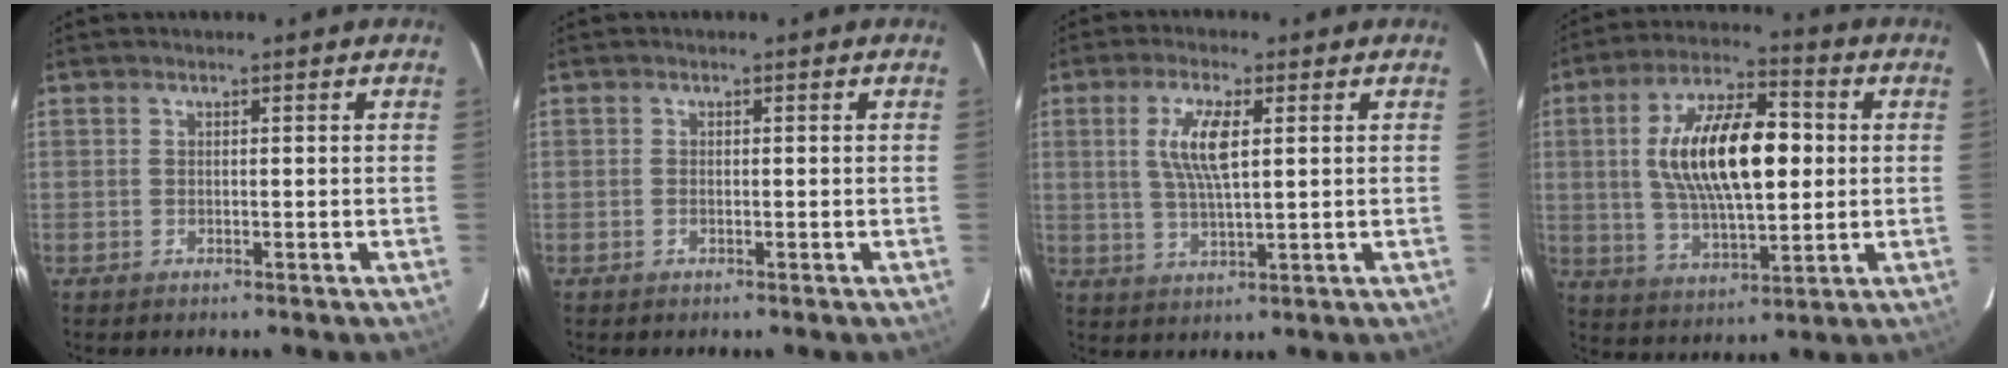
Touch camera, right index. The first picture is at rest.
{"total": 0.6, "force": [-0.2, 0.4, 0.4], "torque": [-0.009, 0.000, -0.004]}
{"total": 7.3, "force": [1.8, 1.8, 6.9], "torque": [-0.135, 0.002, 0.036]}
{"total": 18.2, "force": [2.0, 7.6, 16.4], "torque": [-0.295, 0.019, 0.039]}